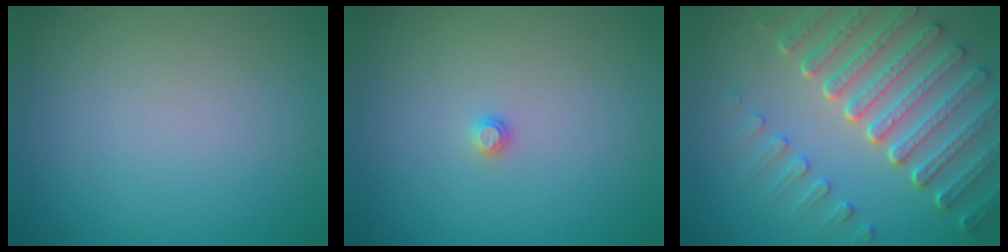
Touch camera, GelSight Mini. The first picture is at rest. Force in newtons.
{"total": 0.6, "press": 0.6, "slide": 0.2}
{"total": 7.5, "press": 5.6, "slide": 5.0}